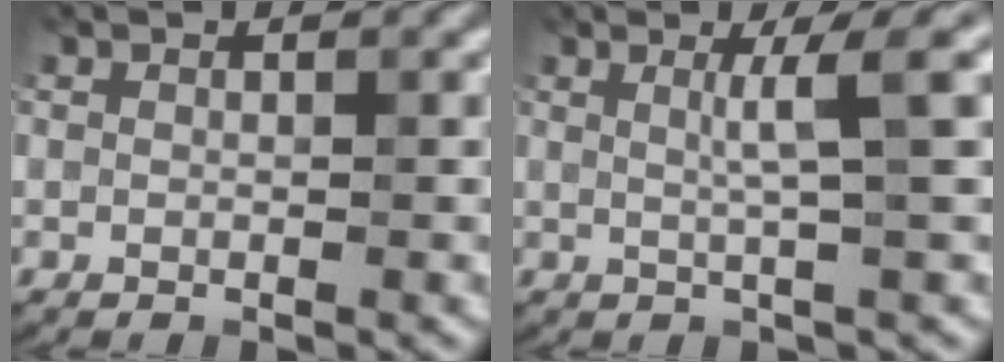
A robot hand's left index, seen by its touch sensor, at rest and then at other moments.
{"total": 3.6, "force": [1.0, 0.2, 3.4], "torque": [-0.054, 0.012, 0.014]}